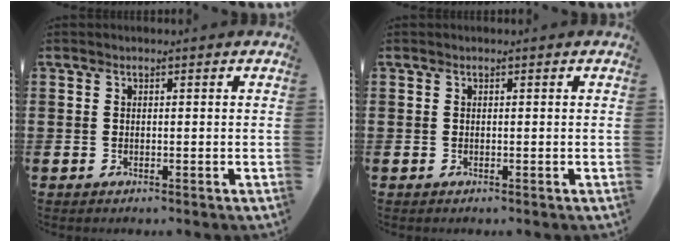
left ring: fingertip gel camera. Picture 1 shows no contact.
{"total": 0.0}